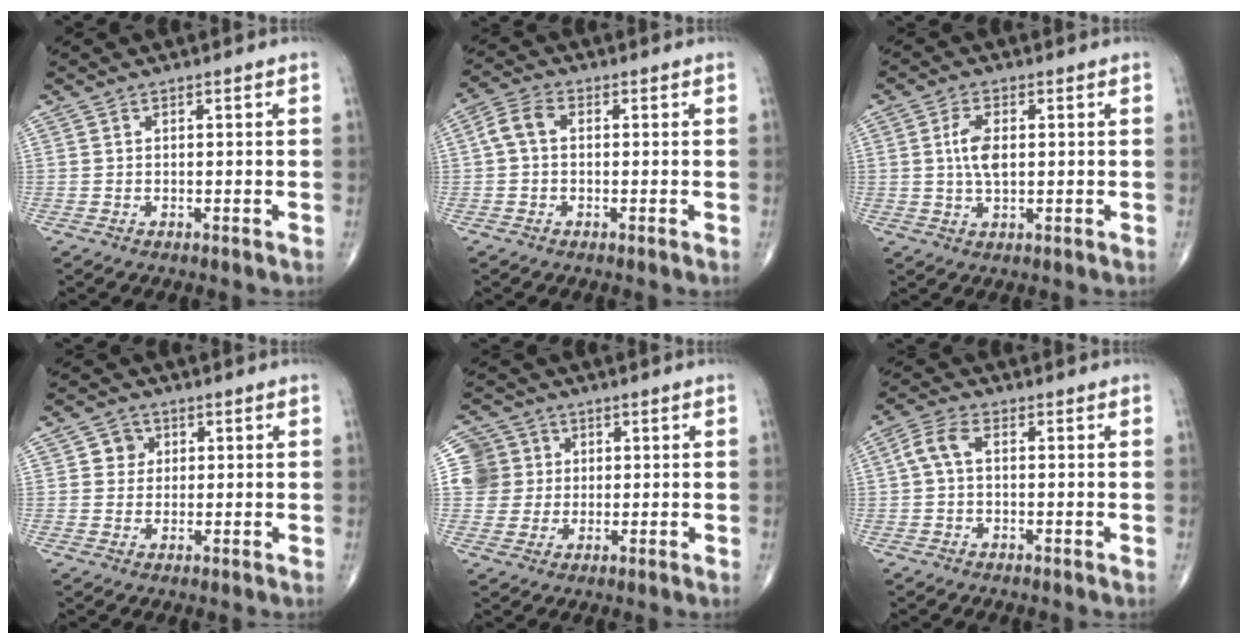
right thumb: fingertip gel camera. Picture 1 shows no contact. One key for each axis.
{"total": 4.3, "fx": 0.2, "fy": 2.7, "fz": 3.3, "tx": -0.066, "ty": 0.015, "tz": -0.006}
{"total": 5.2, "fx": 0.6, "fy": 2.6, "fz": 4.5, "tx": -0.094, "ty": 0.001, "tz": 0.010}
{"total": 3.3, "fx": 0.8, "fy": 3.1, "fz": 0.8, "tx": 0.010, "ty": 0.002, "tz": 0.006}
{"total": 7.0, "fx": 1.4, "fy": 6.9, "fz": 0.7, "tx": 0.017, "ty": 0.007, "tz": 0.022}
{"total": 4.2, "fx": 0.1, "fy": 2.1, "fz": 3.6, "tx": -0.081, "ty": 0.014, "tz": -0.005}